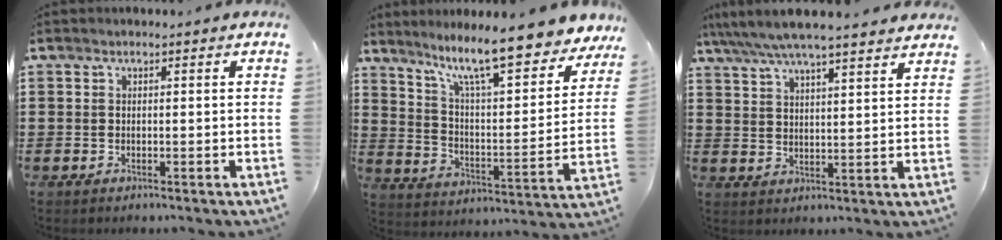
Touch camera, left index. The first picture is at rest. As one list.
[{"total": 11.0, "force": [9.2, 0.9, 6.1], "torque": [-0.128, -0.067, 0.148]}, {"total": 5.7, "force": [5.2, 0.2, 2.3], "torque": [-0.065, -0.022, 0.090]}]